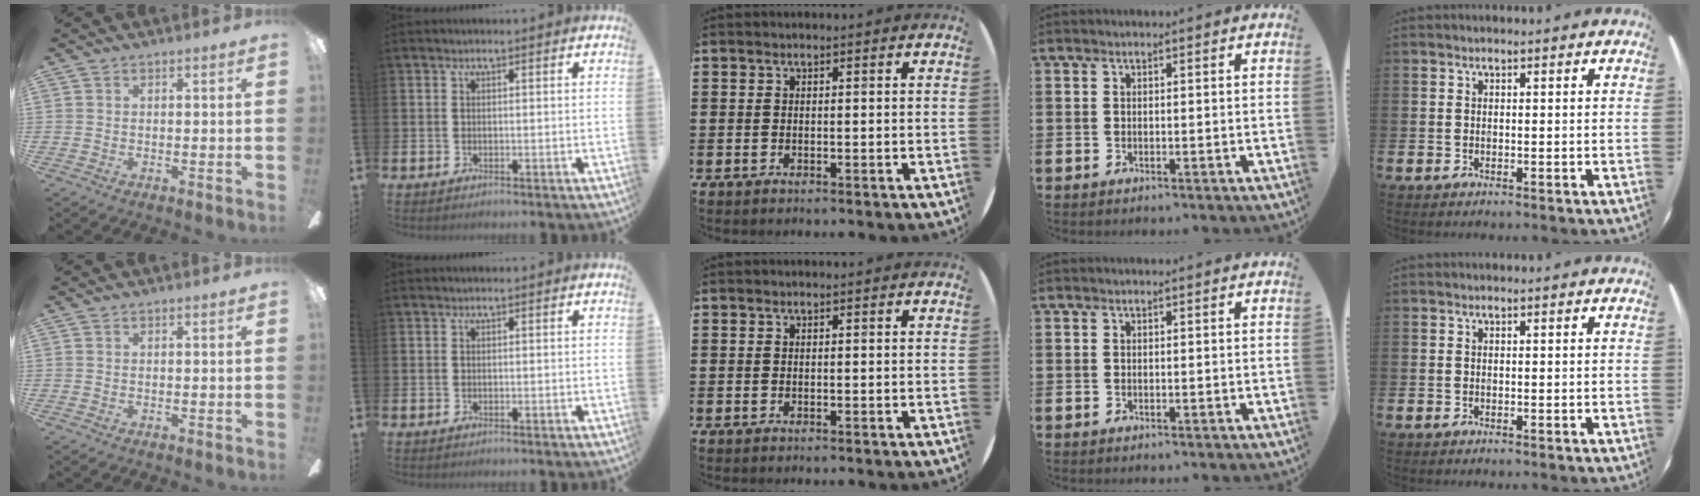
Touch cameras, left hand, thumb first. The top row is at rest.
{}